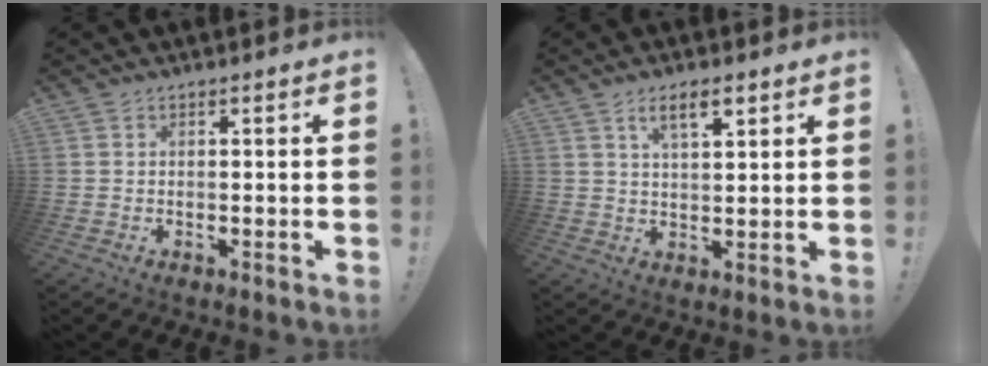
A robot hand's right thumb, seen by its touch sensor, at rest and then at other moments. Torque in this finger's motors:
{"motor_torque": [0.18, 1.70, 0.53, 0.23, 0.00]}